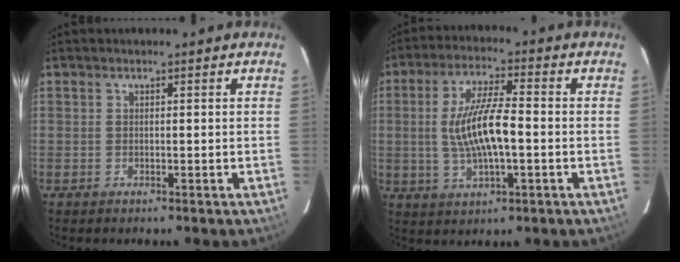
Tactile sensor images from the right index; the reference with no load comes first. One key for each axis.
{"total": 10.8, "fx": -1.0, "fy": 2.7, "fz": 10.4, "tx": -0.200, "ty": 0.001, "tz": -0.013}